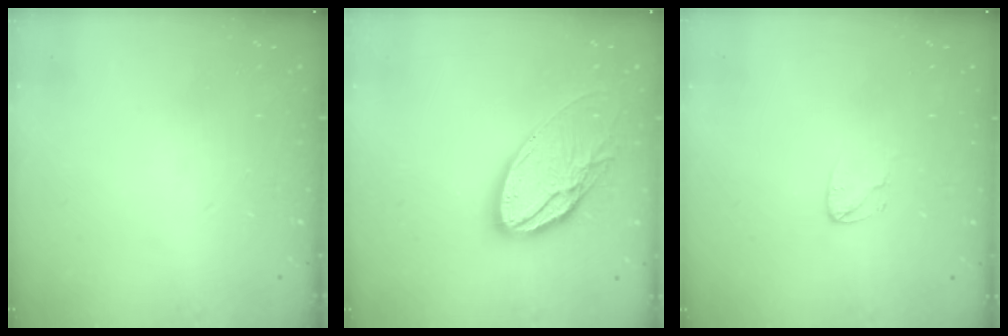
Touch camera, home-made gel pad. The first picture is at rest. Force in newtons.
{"total": 16.9, "press": 16.8, "slide": 1.6}
{"total": 4.0, "press": 3.9, "slide": 0.3}